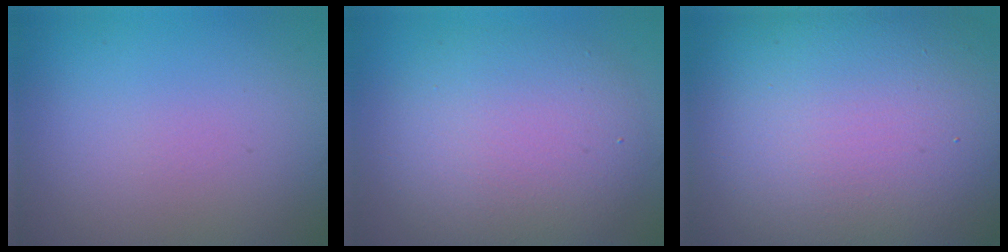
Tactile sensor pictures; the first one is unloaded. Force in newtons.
{"total": 7.1, "press": 7.1, "slide": 0.4}
{"total": 21.0, "press": 20.9, "slide": 1.1}